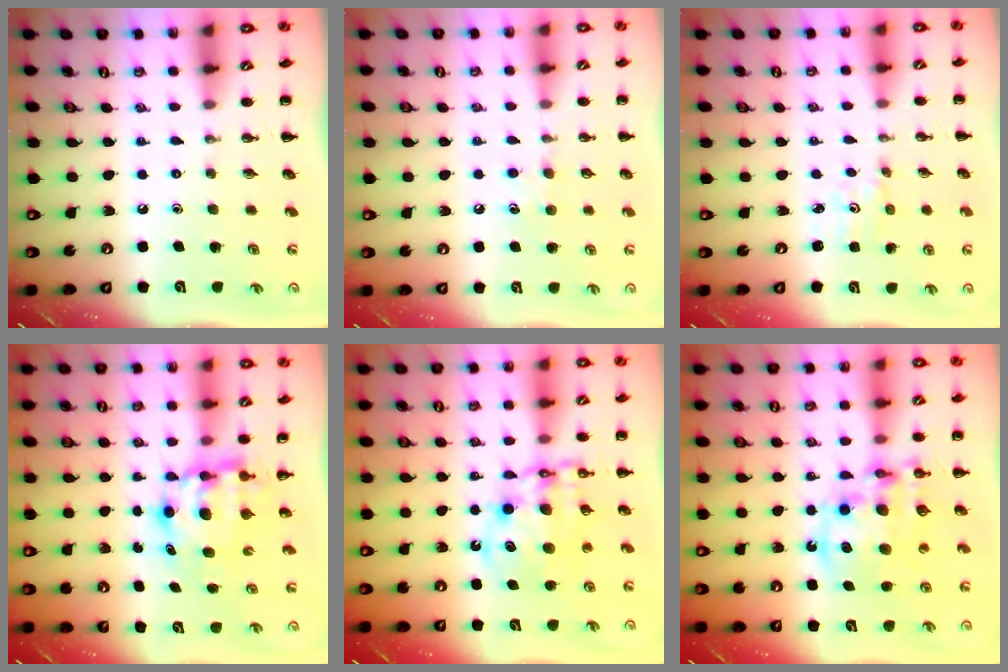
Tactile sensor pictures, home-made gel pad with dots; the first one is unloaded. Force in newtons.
{"total": 4.8, "press": 4.6, "slide": 1.5}
{"total": 1.5, "press": 1.4, "slide": 0.5}
{"total": 6.5, "press": 6.4, "slide": 1.3}
{"total": 10.7, "press": 10.4, "slide": 2.7}
{"total": 14.3, "press": 13.8, "slide": 3.4}